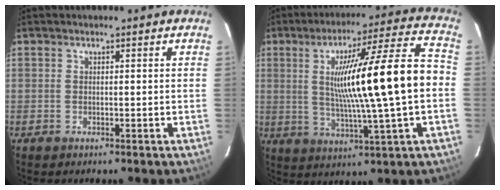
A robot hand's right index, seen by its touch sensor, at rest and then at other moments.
{"total": 18.7, "force": [0.3, -0.3, 18.7], "torque": [-0.300, 0.011, 0.003]}